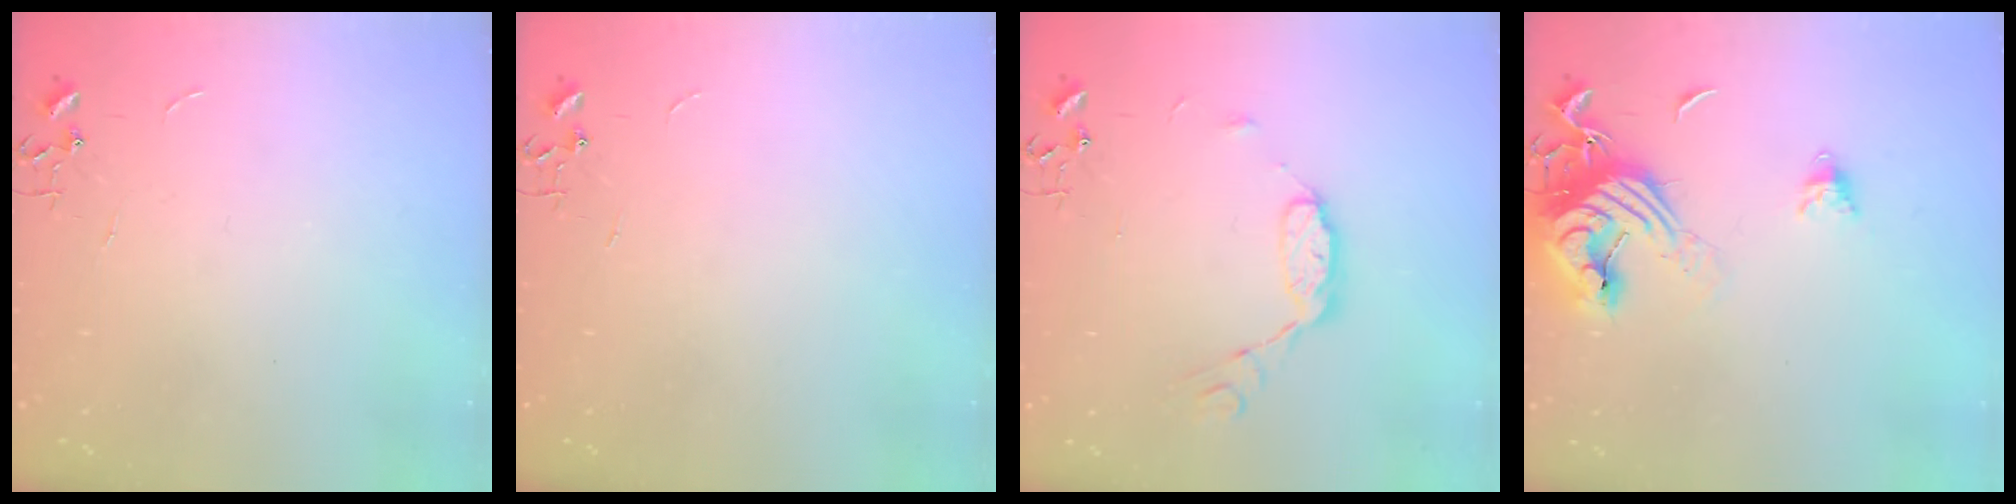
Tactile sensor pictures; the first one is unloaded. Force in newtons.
{"total": 0.0}
{"total": 9.1, "press": 9.1, "slide": 0.6}
{"total": 14.8, "press": 14.7, "slide": 1.7}